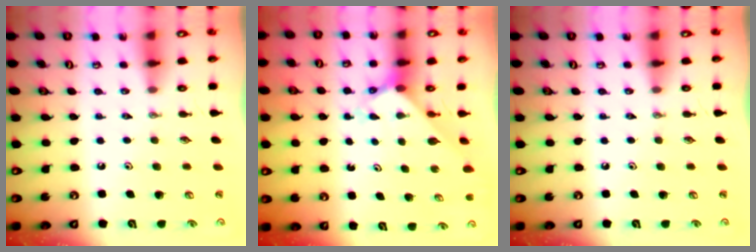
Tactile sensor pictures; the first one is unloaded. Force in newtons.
{"total": 2.5, "press": 2.5, "slide": 0.2}
{"total": 0.0}